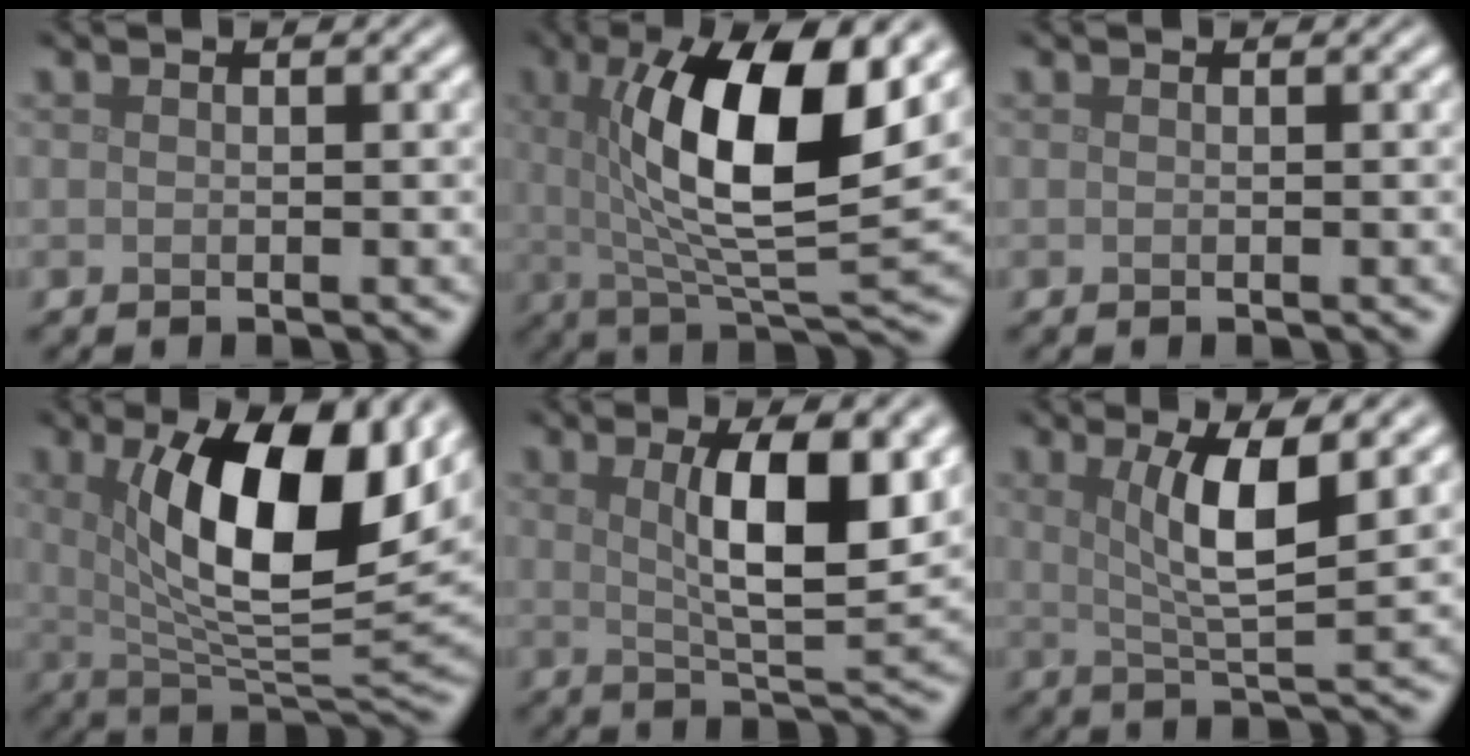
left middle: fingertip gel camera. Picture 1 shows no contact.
{"total": 11.9, "force": [2.8, 3.5, 11.0], "torque": [-0.171, -0.003, 0.051]}
{"total": 0.0}
{"total": 12.0, "force": [3.4, 4.5, 10.6], "torque": [-0.166, -0.004, 0.058]}
{"total": 7.8, "force": [2.0, 2.1, 7.2], "torque": [-0.111, -0.007, 0.037]}
{"total": 5.7, "force": [1.8, 1.2, 5.3], "torque": [-0.092, -0.004, 0.034]}